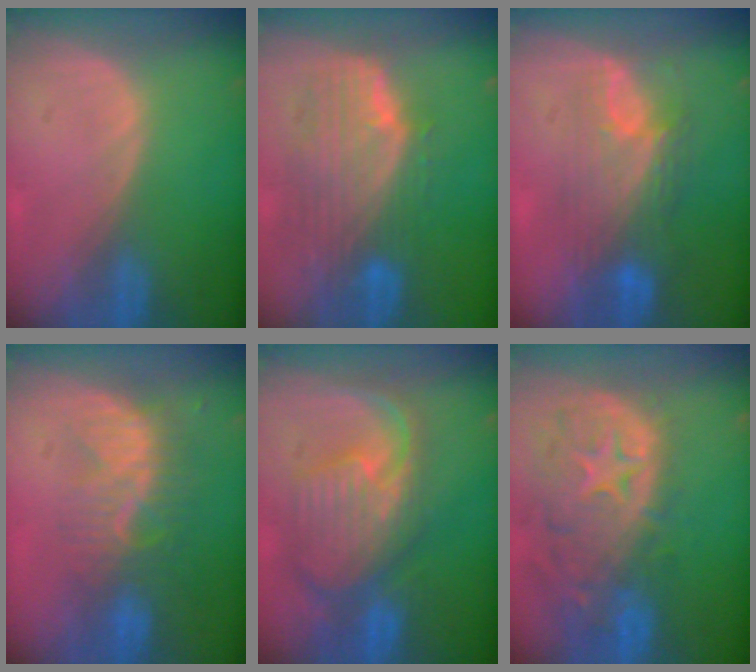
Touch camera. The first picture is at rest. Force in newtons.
{"total": 10.0, "press": 8.9, "slide": 4.6}
{"total": 7.9, "press": 7.7, "slide": 1.9}
{"total": 8.6, "press": 7.7, "slide": 3.6}
{"total": 11.2, "press": 9.8, "slide": 5.6}
{"total": 13.9, "press": 11.4, "slide": 8.1}